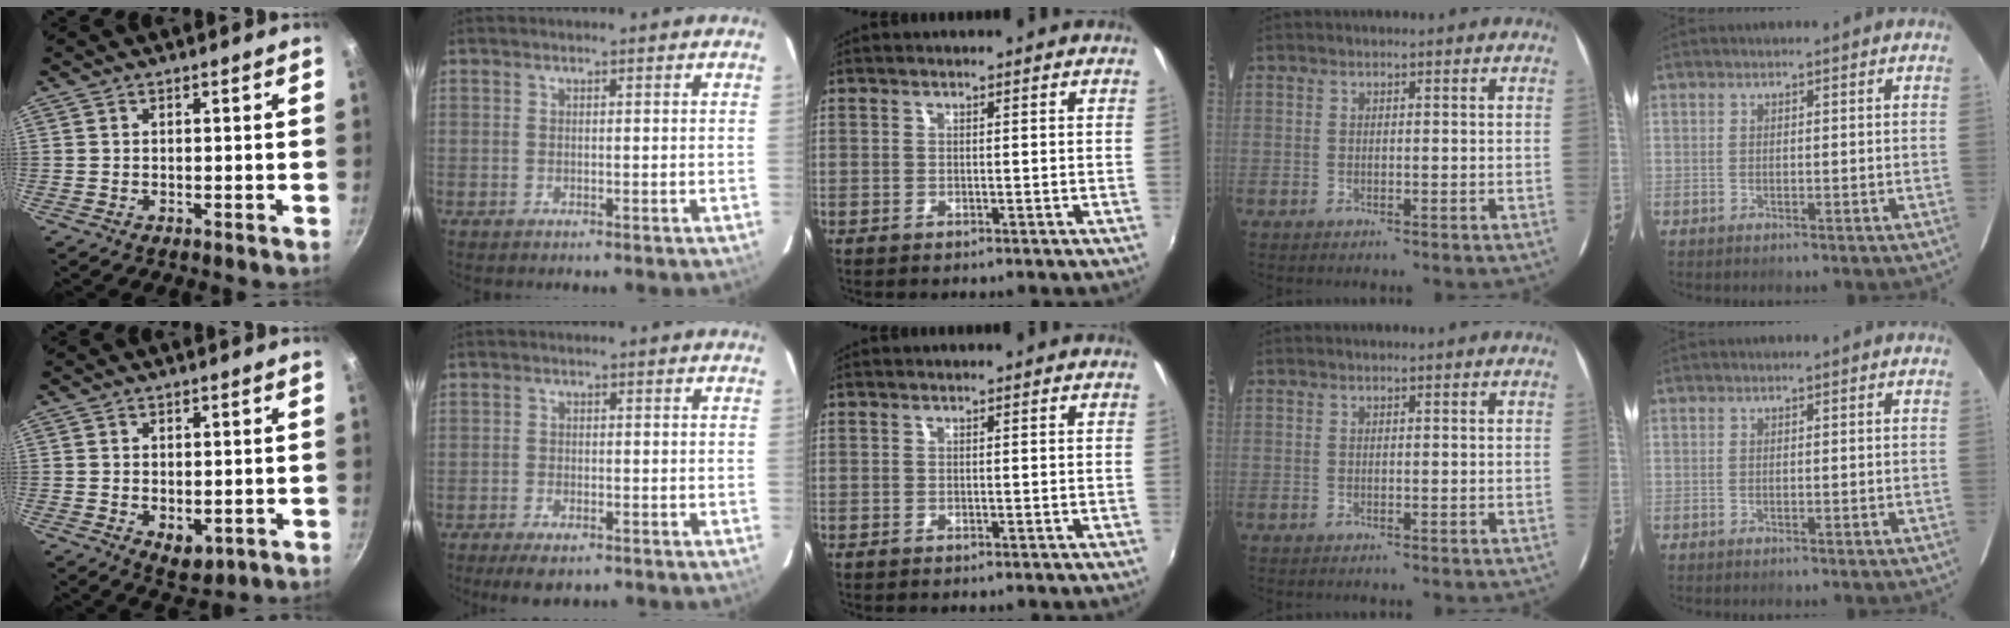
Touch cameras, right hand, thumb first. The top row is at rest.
{"thumb": {"total": 5.0, "force": [-0.7, 3.3, 3.8], "torque": [-0.050, -0.012, -0.003]}, "index": {"total": 4.9, "force": [-3.5, 1.8, 2.9], "torque": [-0.072, -0.016, -0.060]}}